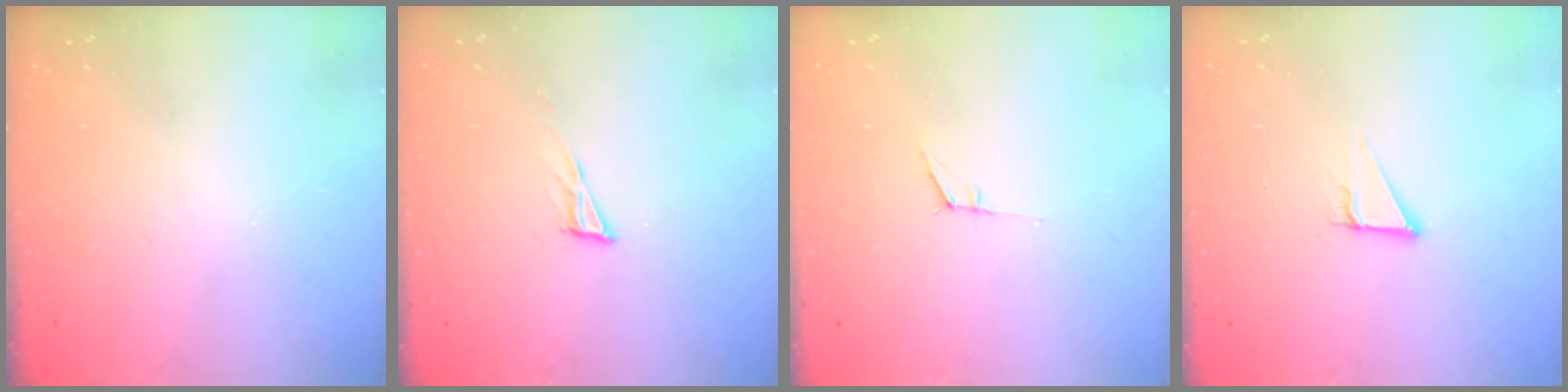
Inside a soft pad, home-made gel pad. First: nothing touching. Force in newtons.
{"total": 5.7, "press": 5.5, "slide": 1.4}
{"total": 5.2, "press": 4.5, "slide": 2.5}
{"total": 2.9, "press": 2.9, "slide": 0.1}